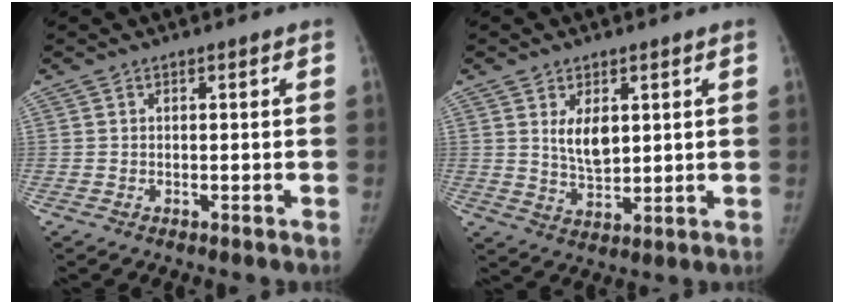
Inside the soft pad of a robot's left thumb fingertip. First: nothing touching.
{"total": 6.4, "force": [2.0, 3.6, 4.9], "torque": [-0.067, -0.019, 0.045]}